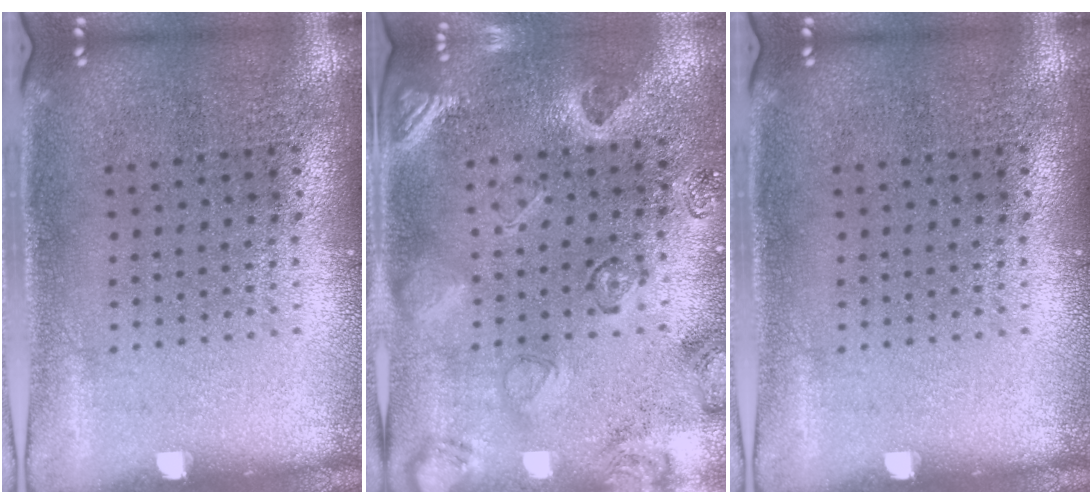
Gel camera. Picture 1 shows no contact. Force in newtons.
{"total": 2.3, "press": 2.0, "slide": 1.1}
{"total": 0.0}